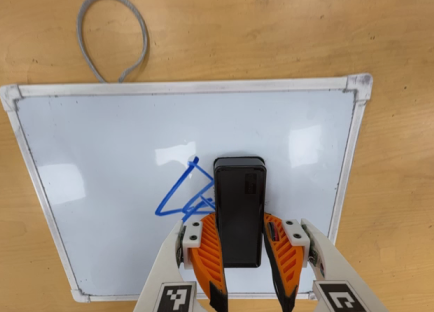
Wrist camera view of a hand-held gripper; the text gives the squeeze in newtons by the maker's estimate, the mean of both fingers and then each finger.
{"total": 10.4, "left": 10.0, "right": 10.8}